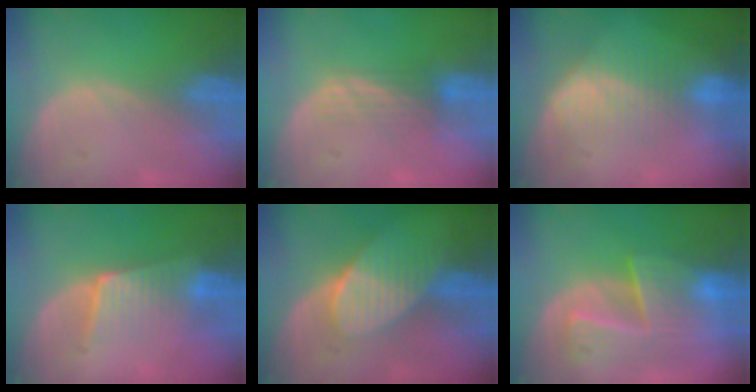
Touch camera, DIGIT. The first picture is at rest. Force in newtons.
{"total": 3.6, "press": 3.1, "slide": 1.9}
{"total": 6.8, "press": 6.5, "slide": 2.3}
{"total": 6.4, "press": 5.8, "slide": 2.9}
{"total": 7.5, "press": 6.7, "slide": 3.3}
{"total": 9.5, "press": 8.4, "slide": 4.4}